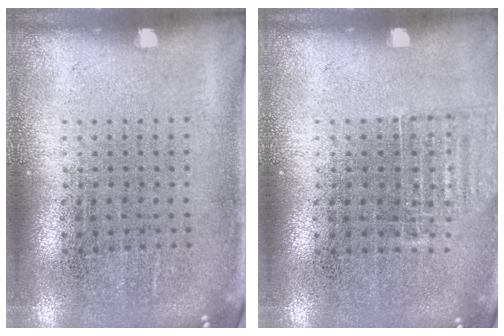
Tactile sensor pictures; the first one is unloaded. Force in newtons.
{"total": 0.9, "press": 0.9, "slide": 0.1}